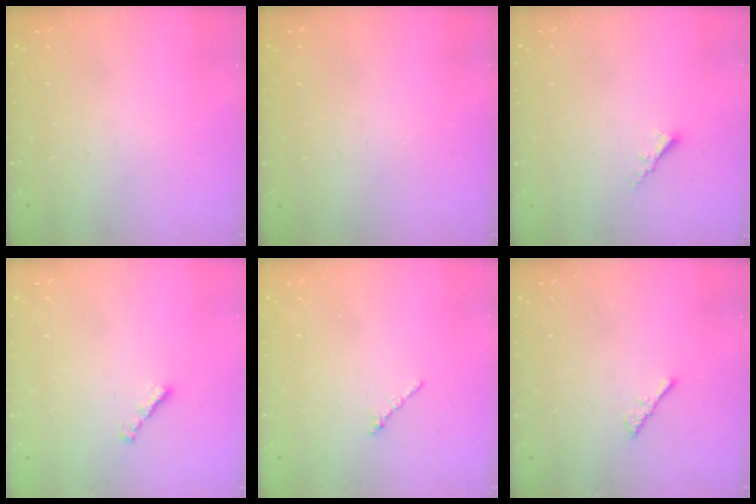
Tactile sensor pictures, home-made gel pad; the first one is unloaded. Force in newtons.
{"total": 0.0}
{"total": 2.2, "press": 2.2, "slide": 0.4}
{"total": 1.0, "press": 0.8, "slide": 0.5}
{"total": 1.2, "press": 1.1, "slide": 0.5}
{"total": 2.2, "press": 2.1, "slide": 0.5}